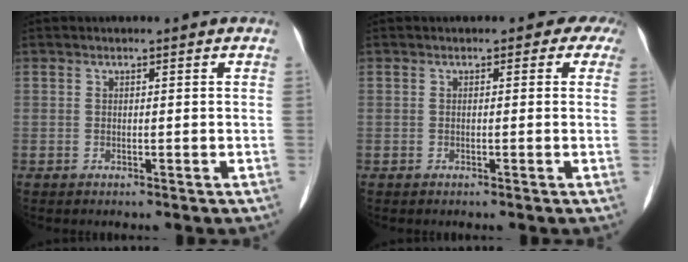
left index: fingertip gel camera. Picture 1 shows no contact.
{"total": 2.3, "force": [0.9, 1.9, 0.9], "torque": [0.007, 0.001, -0.010]}